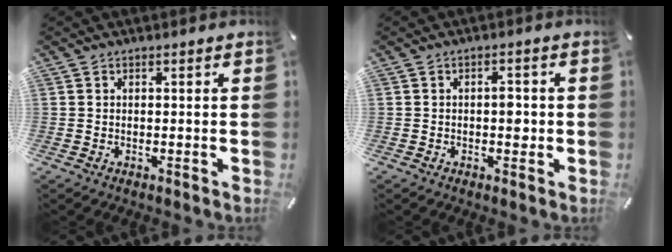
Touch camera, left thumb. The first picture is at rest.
{"total": 3.1, "force": [-0.2, 1.8, 2.4], "torque": [-0.030, -0.001, -0.008]}